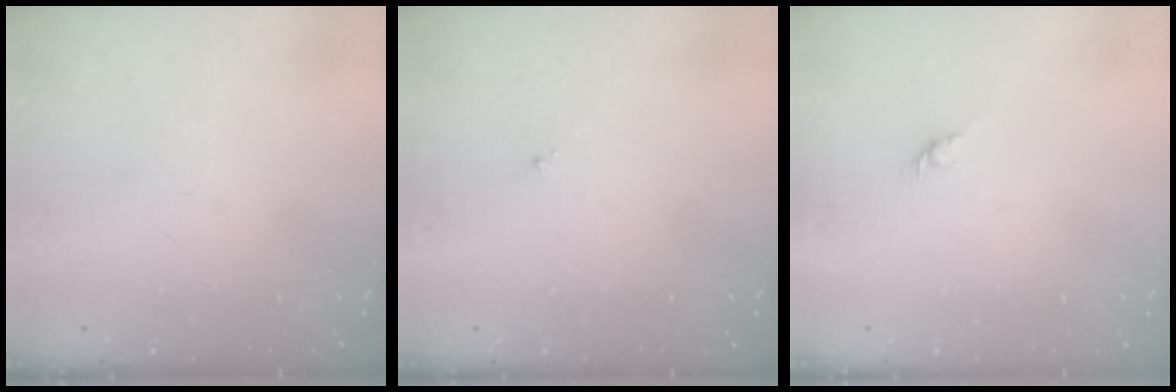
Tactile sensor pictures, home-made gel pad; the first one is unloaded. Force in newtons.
{"total": 0.8, "press": 0.7, "slide": 0.3}
{"total": 1.6, "press": 1.5, "slide": 0.7}